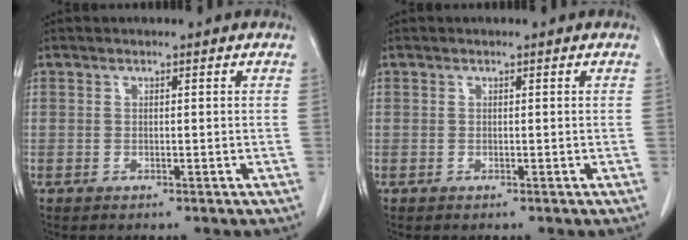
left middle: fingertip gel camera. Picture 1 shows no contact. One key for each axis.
{"total": 0.0}